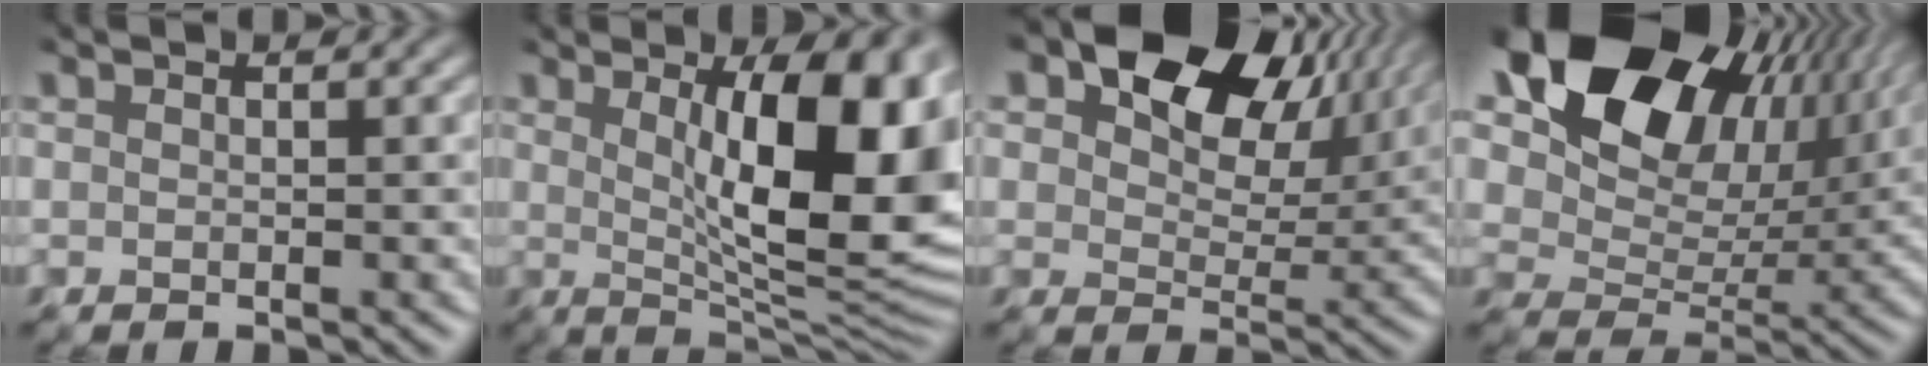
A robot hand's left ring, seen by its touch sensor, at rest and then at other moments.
{"total": 12.2, "force": [2.0, 4.1, 11.3], "torque": [-0.146, -0.004, 0.036]}
{"total": 14.6, "force": [7.9, 8.7, 8.7], "torque": [-0.125, 0.038, 0.116]}
{"total": 17.9, "force": [10.2, 10.9, 9.8], "torque": [-0.182, 0.045, 0.178]}